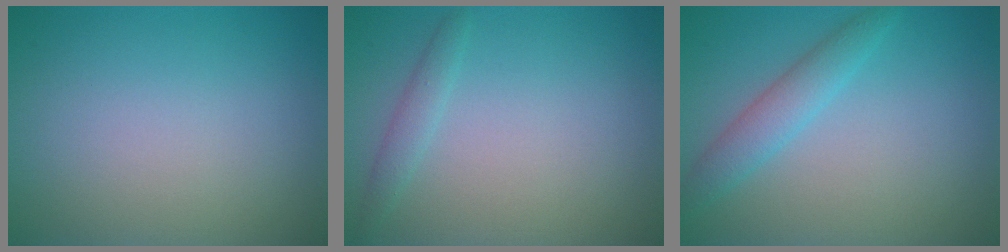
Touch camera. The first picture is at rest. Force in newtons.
{"total": 1.3, "press": 1.3, "slide": 0.1}
{"total": 2.6, "press": 2.6, "slide": 0.0}